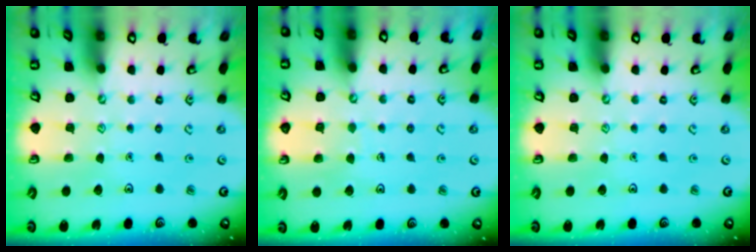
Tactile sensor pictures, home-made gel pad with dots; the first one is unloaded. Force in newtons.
{"total": 4.0, "press": 4.0, "slide": 0.3}
{"total": 0.0}